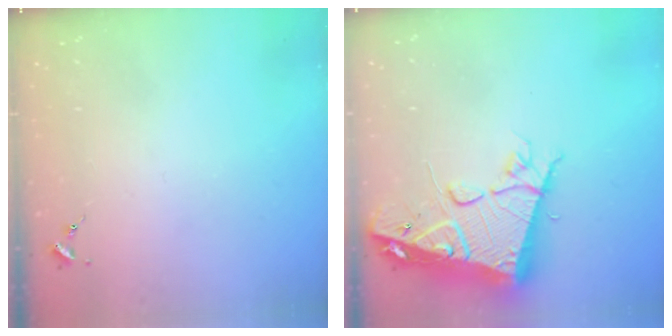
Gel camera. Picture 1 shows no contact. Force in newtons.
{"total": 18.3, "press": 18.1, "slide": 2.1}